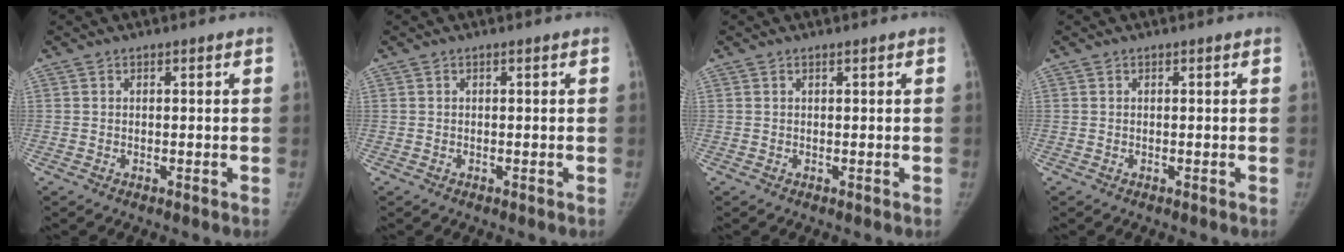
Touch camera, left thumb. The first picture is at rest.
{"total": 0.0}
{"total": 0.0}
{"total": 0.0}